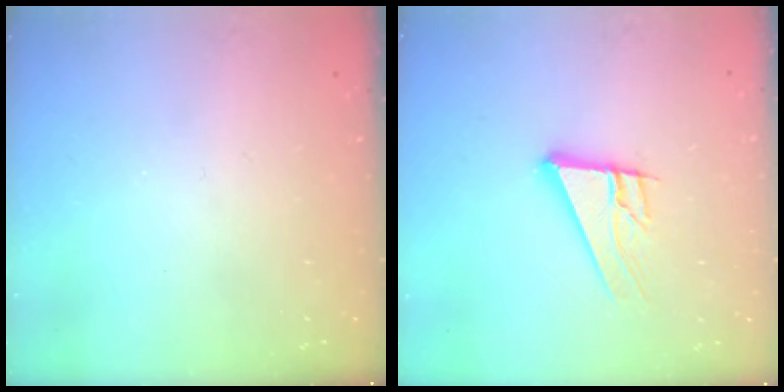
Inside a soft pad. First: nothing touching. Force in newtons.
{"total": 11.4, "press": 11.3, "slide": 2.0}